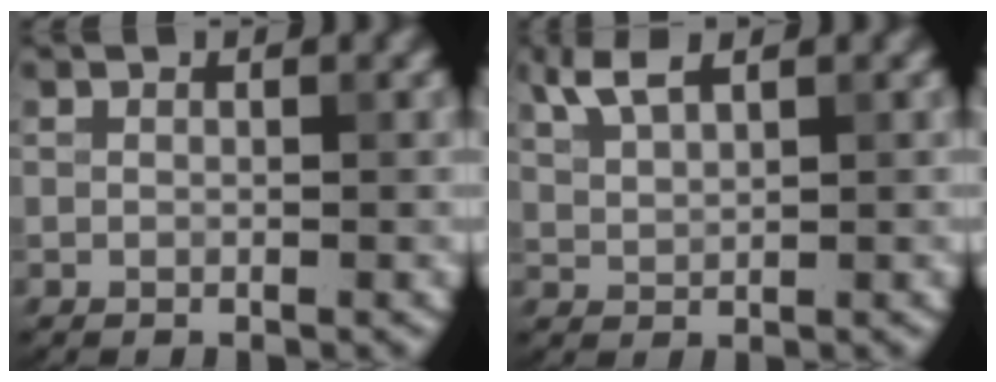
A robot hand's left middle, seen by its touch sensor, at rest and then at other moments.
{"total": 2.9, "force": [2.1, 0.9, 1.8], "torque": [-0.042, 0.005, 0.046]}